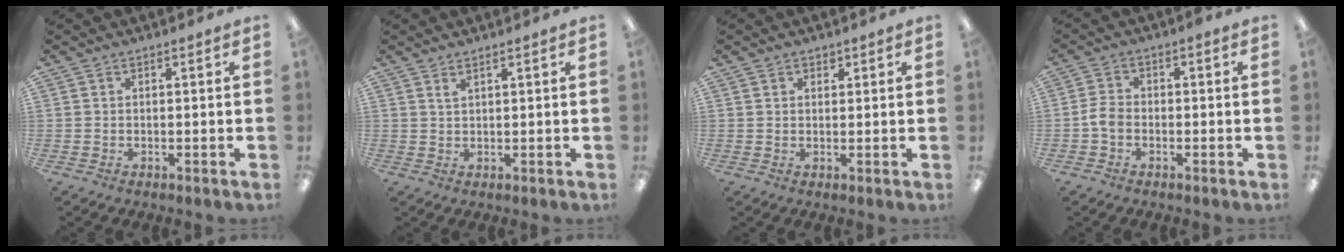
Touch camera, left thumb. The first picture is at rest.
{"total": 1.4, "force": [1.2, 0.2, 0.8], "torque": [-0.018, 0.000, 0.021]}
{"total": 1.2, "force": [1.0, 0.7, 0.0], "torque": [0.007, -0.003, 0.017]}
{"total": 3.7, "force": [-1.3, 2.3, 2.6], "torque": [-0.051, 0.008, -0.024]}